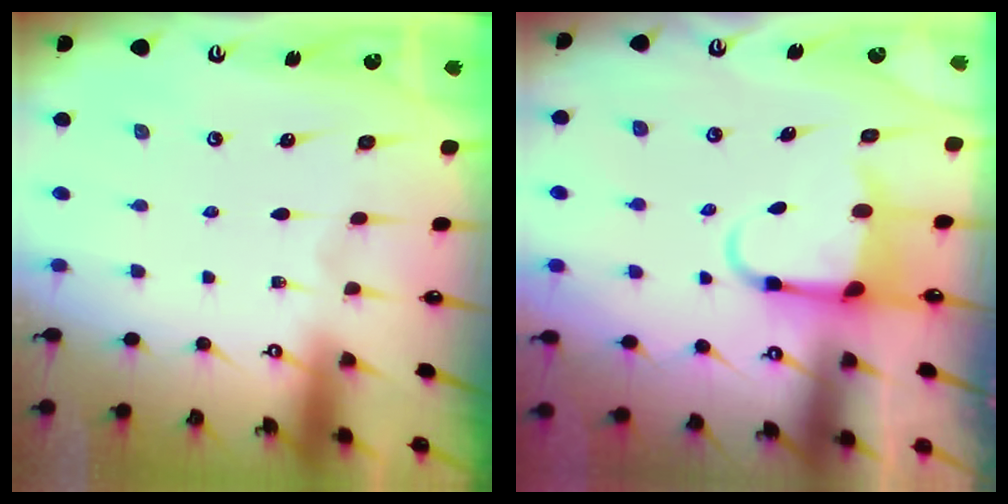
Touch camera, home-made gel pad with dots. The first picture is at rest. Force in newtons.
{"total": 4.8, "press": 4.7, "slide": 1.2}